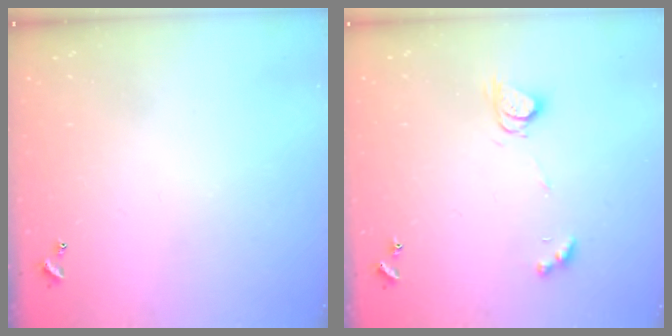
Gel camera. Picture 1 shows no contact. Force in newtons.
{"total": 4.0, "press": 4.0, "slide": 0.2}